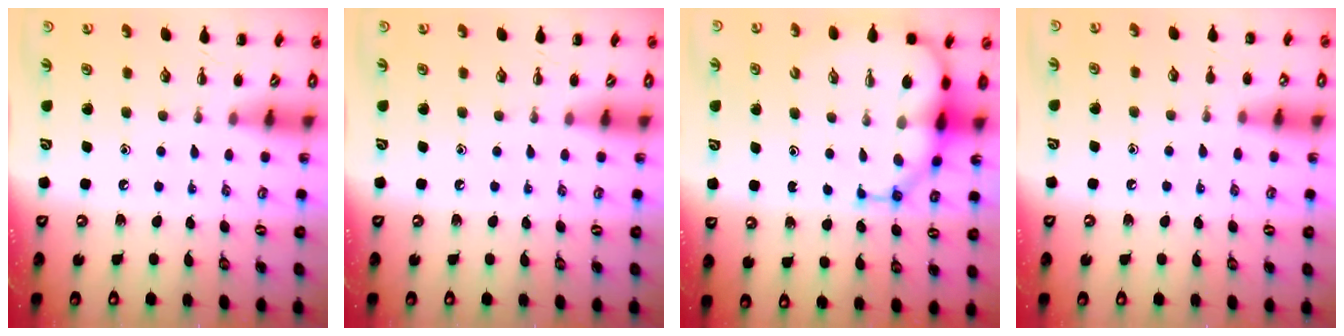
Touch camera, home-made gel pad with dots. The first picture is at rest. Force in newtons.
{"total": 0.0}
{"total": 12.9, "press": 12.4, "slide": 3.5}
{"total": 6.1, "press": 5.8, "slide": 2.0}